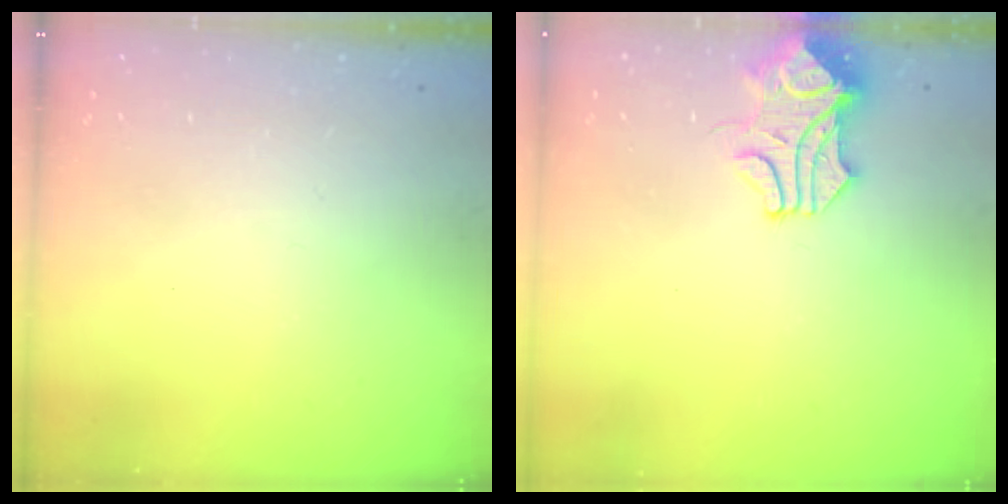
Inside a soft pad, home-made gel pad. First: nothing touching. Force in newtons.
{"total": 0.7, "press": 0.7, "slide": 0.2}